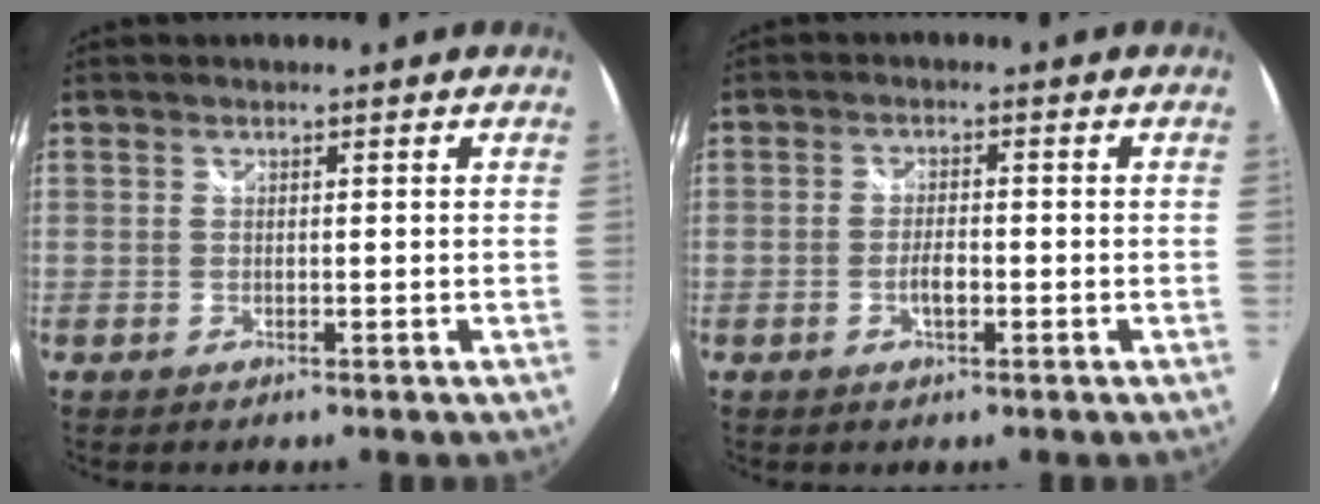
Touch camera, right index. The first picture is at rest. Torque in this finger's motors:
{"motor_torque": [0.03, -0.03, 0.17, 0.05]}